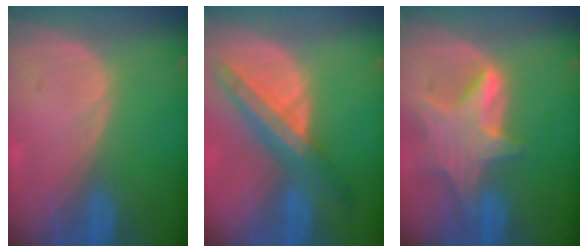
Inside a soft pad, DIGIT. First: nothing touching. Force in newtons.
{"total": 8.2, "press": 7.3, "slide": 3.7}
{"total": 8.0, "press": 7.2, "slide": 3.4}